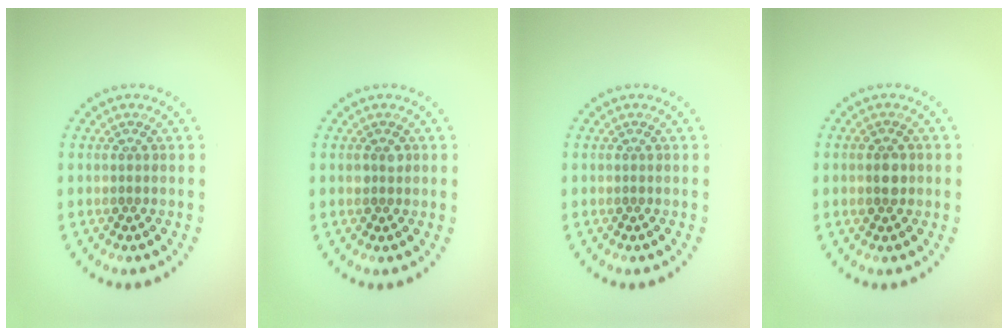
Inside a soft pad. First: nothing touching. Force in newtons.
{"total": 1.0, "press": 1.0, "slide": 0.2}
{"total": 0.0}
{"total": 2.0, "press": 2.0, "slide": 0.2}